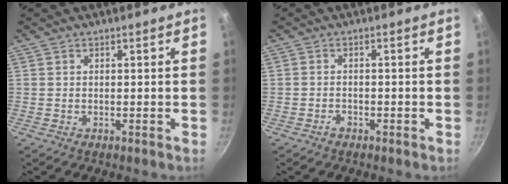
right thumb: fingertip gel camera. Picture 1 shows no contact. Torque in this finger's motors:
{"motor_torque": [0.30, -0.36, -0.13, -0.07, -0.02]}